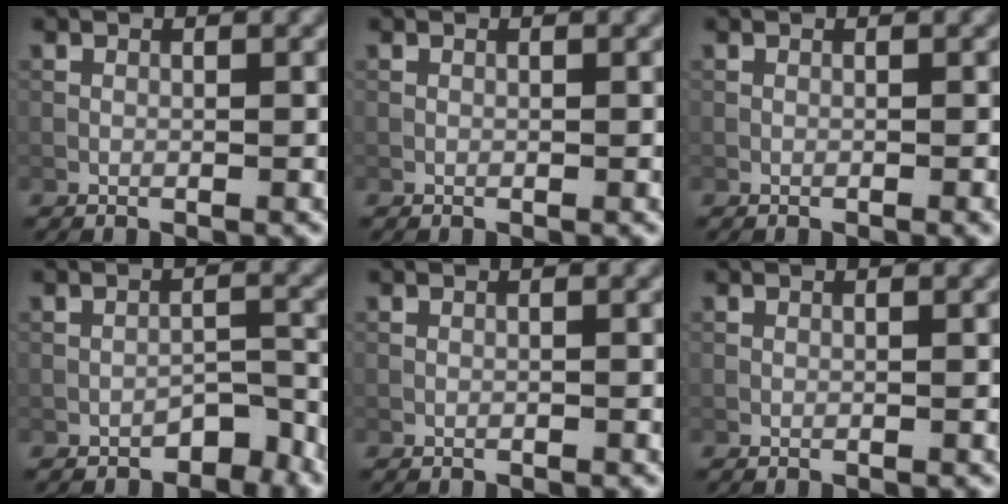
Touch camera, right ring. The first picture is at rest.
{"total": 0.0}
{"total": 0.5, "force": [-0.3, 0.1, 0.4], "torque": [-0.007, 0.000, -0.005]}
{"total": 2.6, "force": [-2.1, 1.1, 1.0], "torque": [-0.011, 0.012, -0.032]}
{"total": 0.0}
{"total": 0.0}